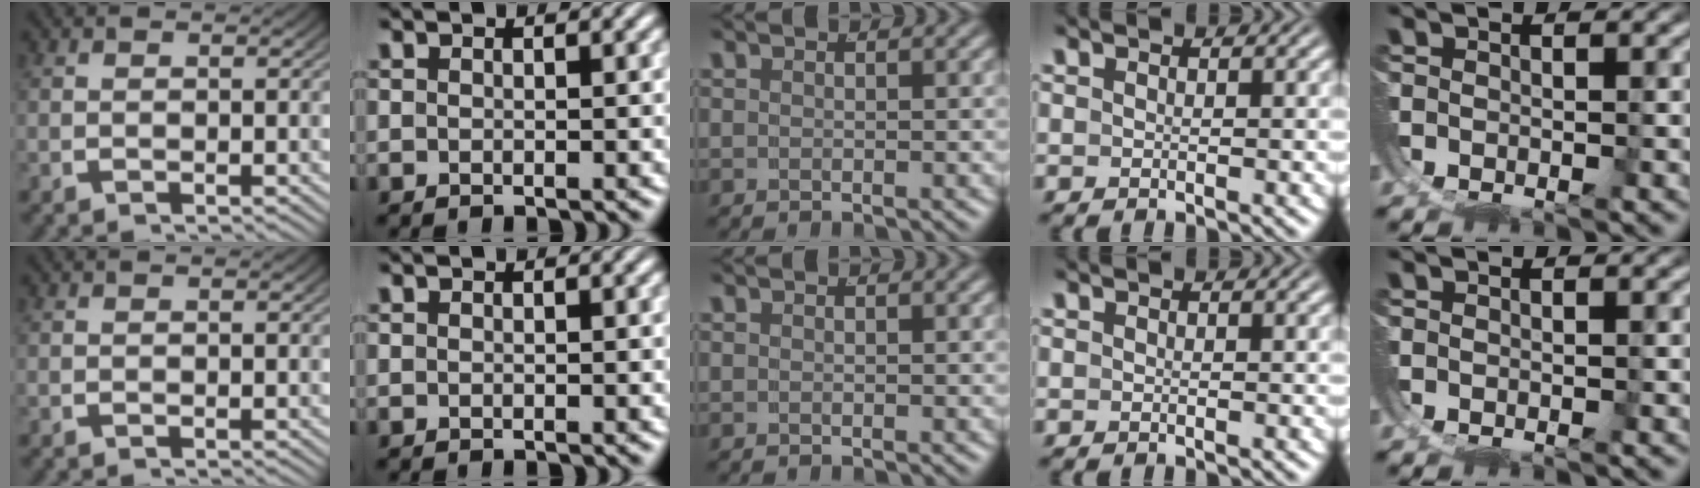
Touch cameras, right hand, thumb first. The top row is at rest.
{}